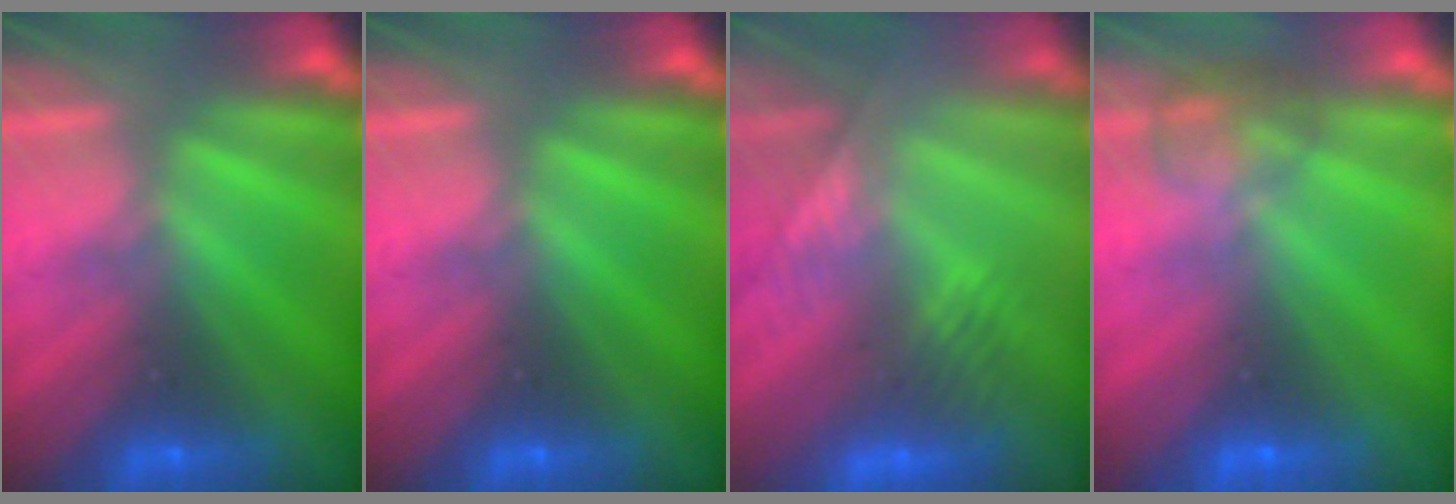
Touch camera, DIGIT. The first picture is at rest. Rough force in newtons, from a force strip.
{"total": 0.0}
{"total": 2.7}
{"total": 3.9}